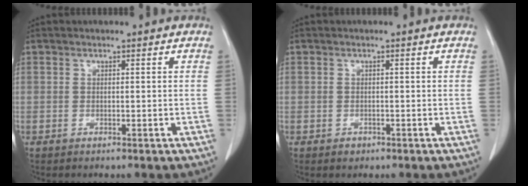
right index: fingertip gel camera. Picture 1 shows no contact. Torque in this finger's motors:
{"motor_torque": [-0.09, -0.03, -0.24, -0.10]}